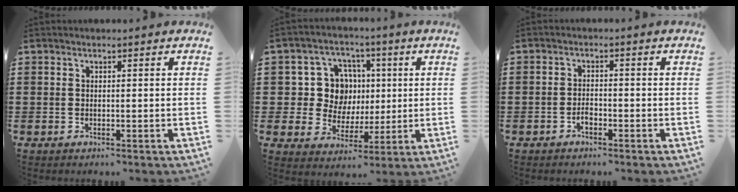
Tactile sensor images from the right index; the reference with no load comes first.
{"total": 9.6, "force": [1.2, 8.6, 3.9], "torque": [-0.097, 0.017, 0.027]}
{"total": 1.6, "force": [-1.0, 0.9, 0.9], "torque": [-0.021, -0.001, -0.020]}